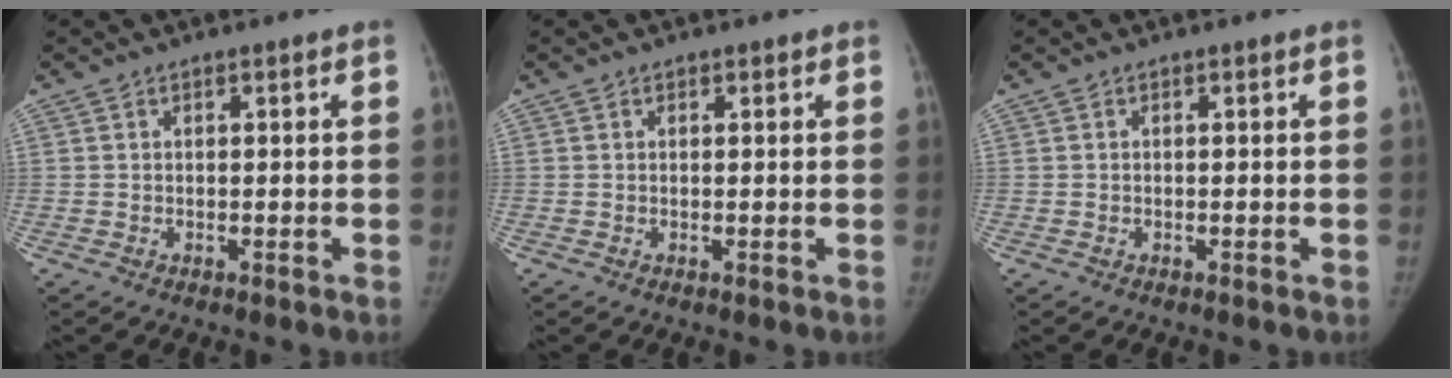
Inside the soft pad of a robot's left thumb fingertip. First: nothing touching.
{"total": 0.5, "force": [0.4, 0.4, 0.1], "torque": [0.004, -0.002, 0.002]}
{"total": 0.0}